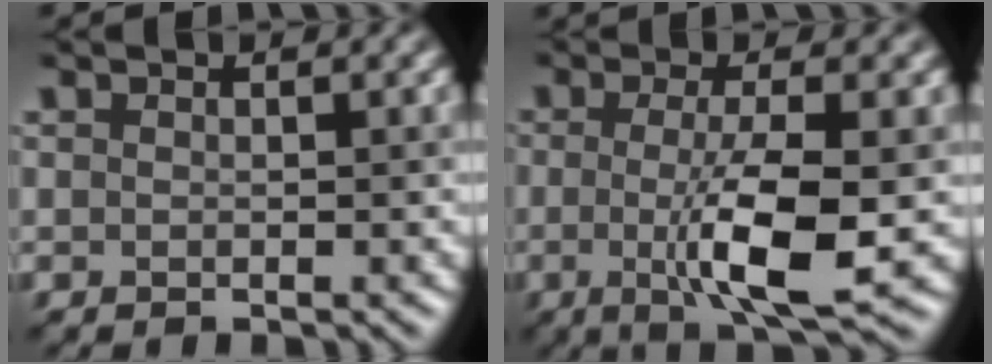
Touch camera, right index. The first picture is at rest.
{"total": 6.4, "force": [-0.9, 1.5, 6.2], "torque": [-0.109, -0.009, -0.012]}